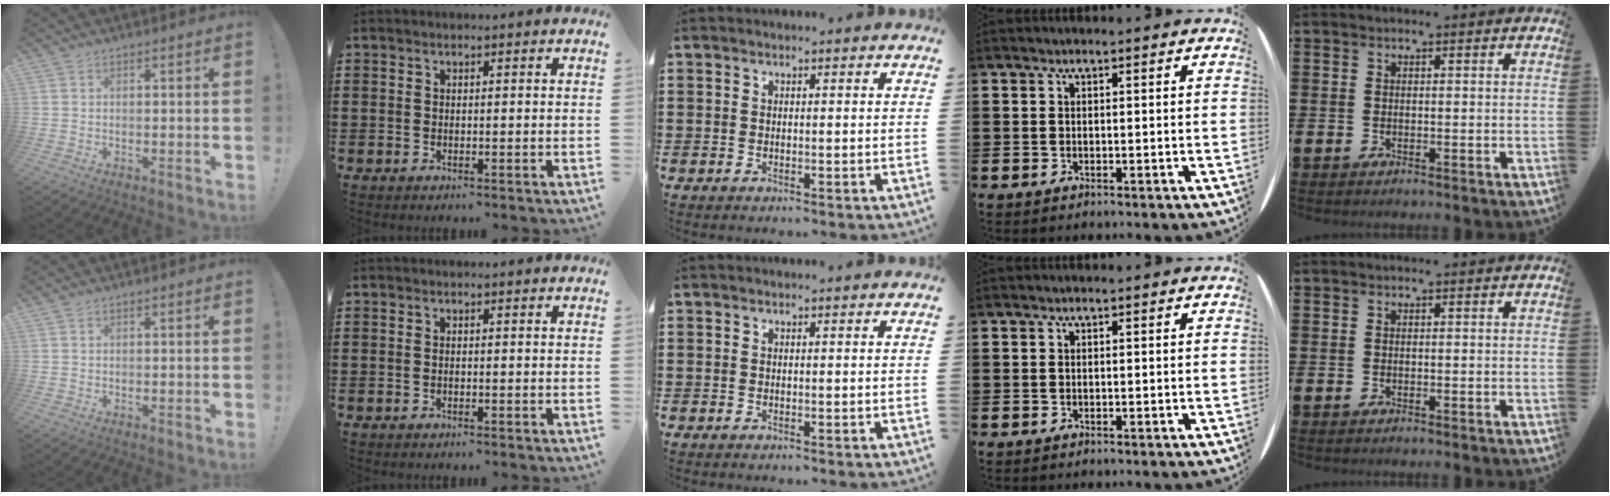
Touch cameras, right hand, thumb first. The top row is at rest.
{}